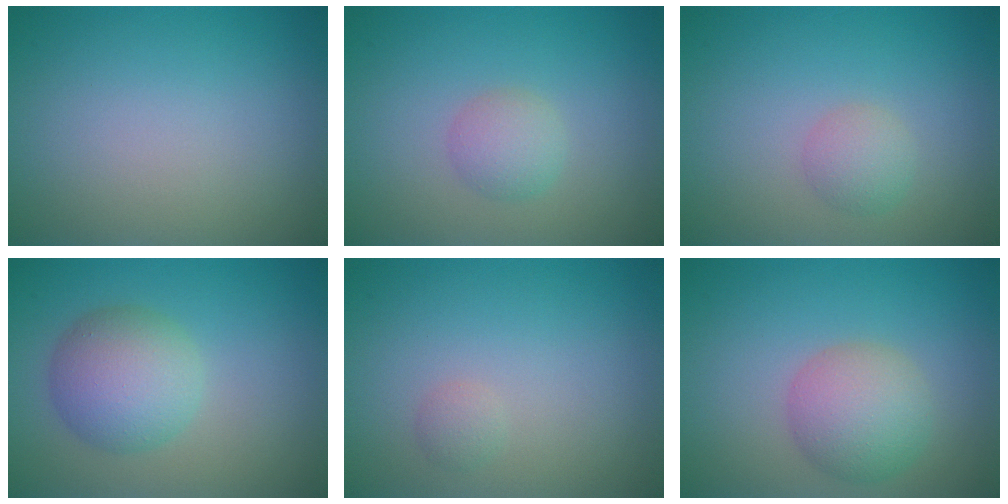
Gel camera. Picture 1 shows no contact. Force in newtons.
{"total": 2.0, "press": 2.0, "slide": 0.0}
{"total": 1.8, "press": 1.8, "slide": 0.0}
{"total": 5.1, "press": 5.1, "slide": 0.3}
{"total": 0.8, "press": 0.8, "slide": 0.1}
{"total": 4.4, "press": 4.4, "slide": 0.1}